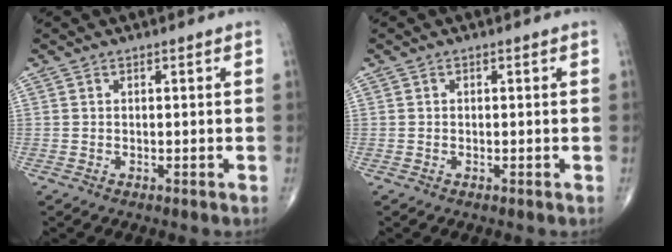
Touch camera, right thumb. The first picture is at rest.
{"total": 0.0}